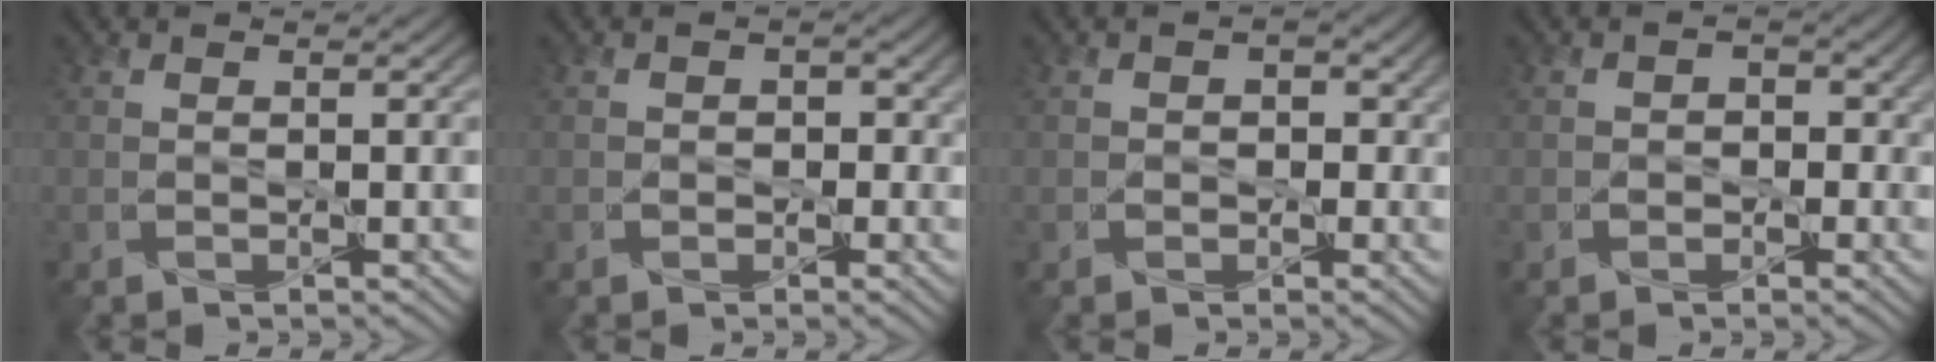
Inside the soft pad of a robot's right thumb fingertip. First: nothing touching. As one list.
[{"total": 2.6, "force": [-0.5, 2.4, 0.9], "torque": [-0.013, 0.008, -0.012]}, {"total": 3.3, "force": [-0.3, 3.0, 1.4], "torque": [-0.018, 0.009, -0.015]}, {"total": 2.8, "force": [-0.8, 2.5, 1.0], "torque": [-0.010, 0.010, -0.018]}]